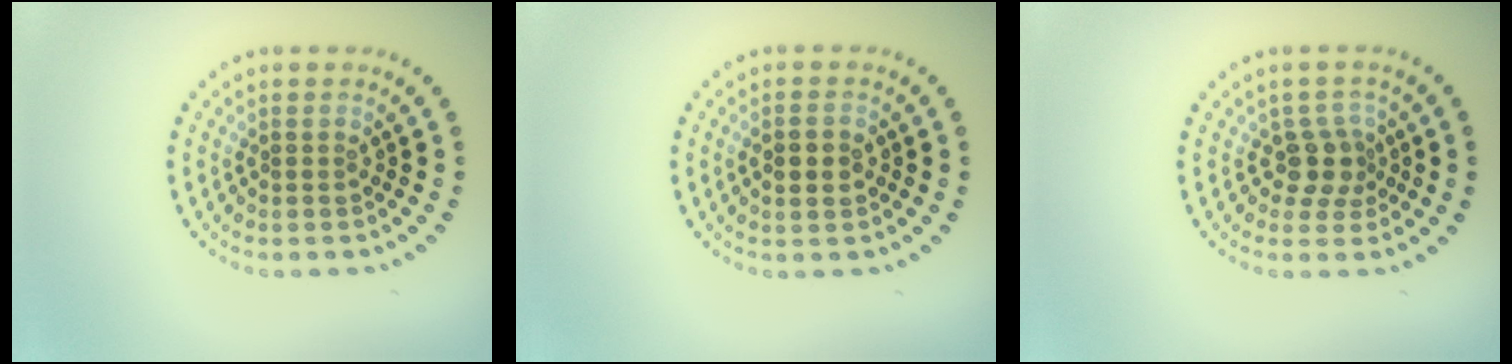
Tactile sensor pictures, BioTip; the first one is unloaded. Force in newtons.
{"total": 2.2, "press": 2.2, "slide": 0.4}
{"total": 2.6, "press": 2.0, "slide": 1.6}